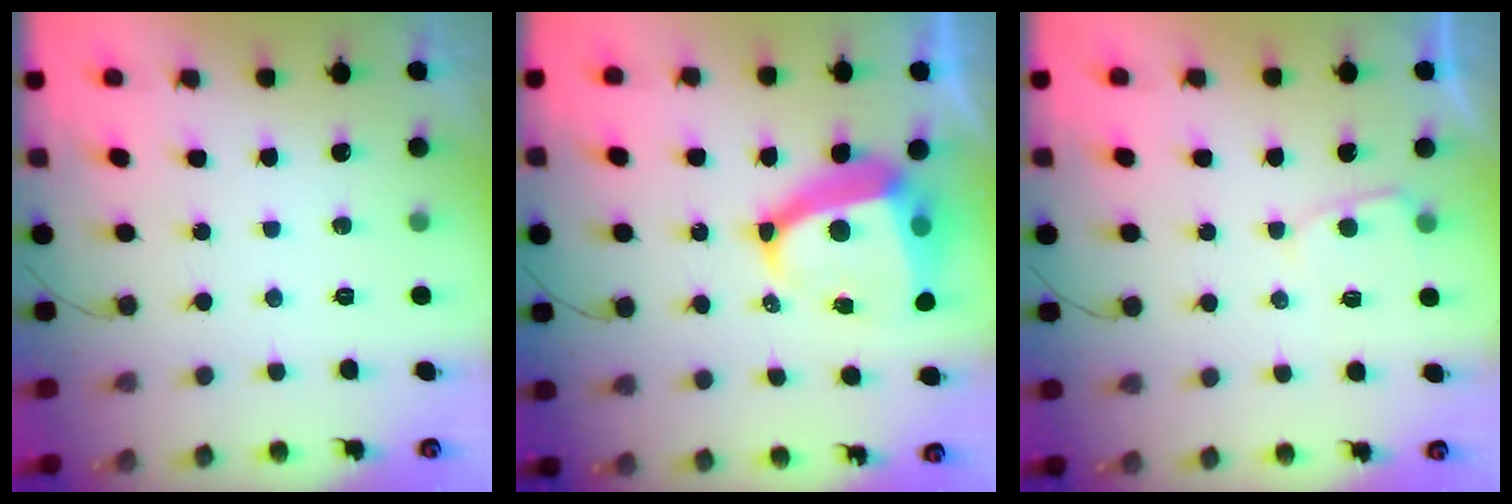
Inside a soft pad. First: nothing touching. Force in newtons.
{"total": 13.1, "press": 13.0, "slide": 1.7}
{"total": 3.0, "press": 2.9, "slide": 0.3}